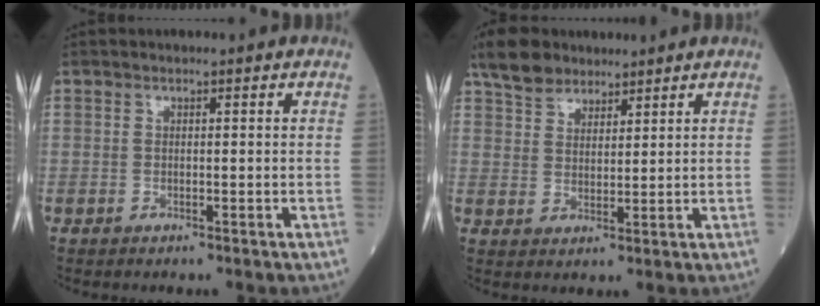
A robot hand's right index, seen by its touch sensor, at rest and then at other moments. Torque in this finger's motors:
{"motor_torque": [0.41, 0.57, 0.01, 0.01]}